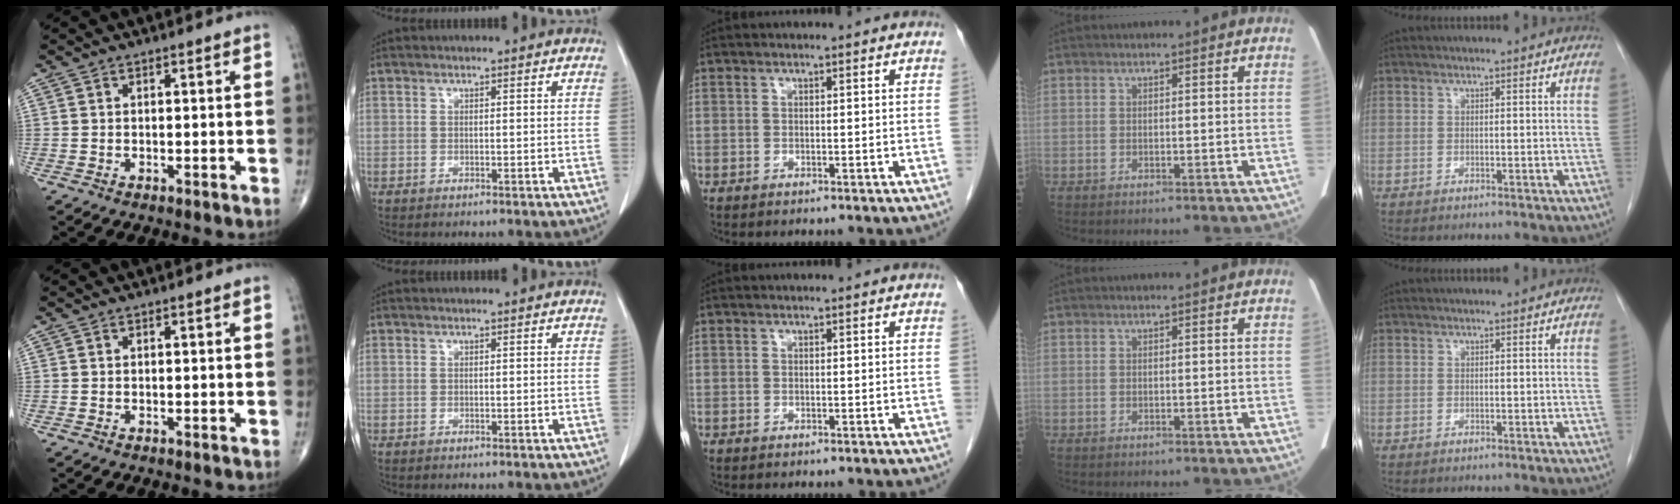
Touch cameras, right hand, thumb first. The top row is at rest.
{}